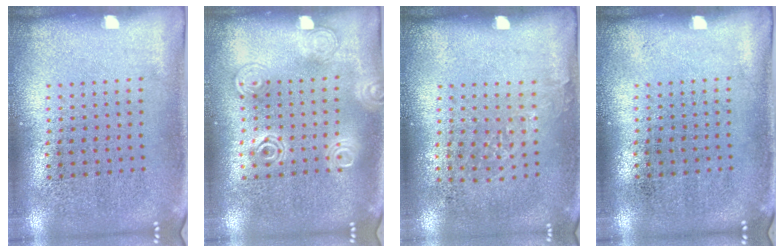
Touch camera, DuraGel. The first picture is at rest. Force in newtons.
{"total": 1.2, "press": 1.2, "slide": 0.1}
{"total": 0.9, "press": 0.7, "slide": 0.5}
{"total": 0.0}